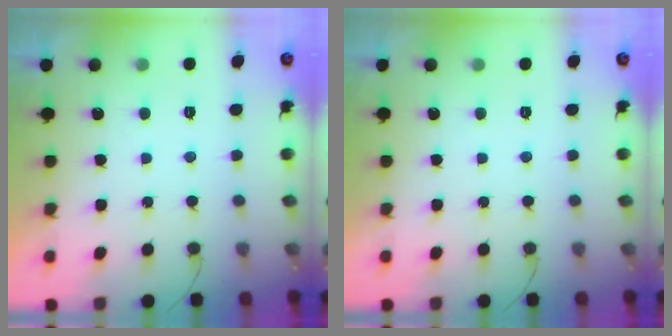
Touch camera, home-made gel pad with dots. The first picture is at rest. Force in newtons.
{"total": 0.0}